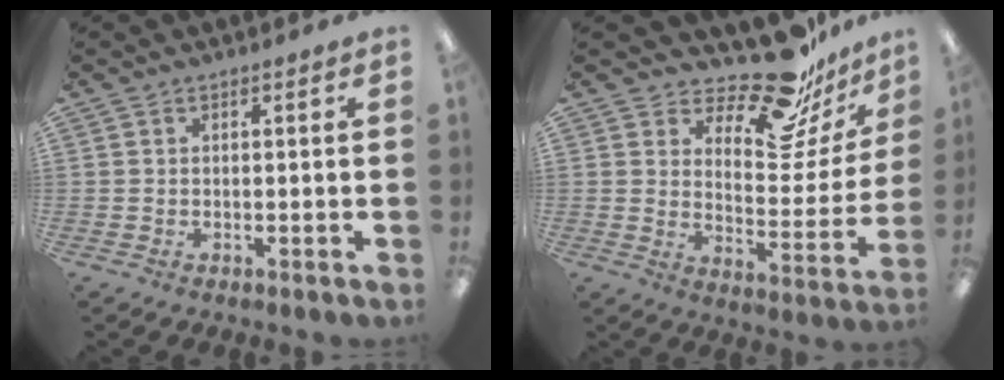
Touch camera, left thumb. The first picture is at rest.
{"total": 17.9, "force": [14.8, 6.4, 7.8], "torque": [-0.110, -0.117, 0.252]}